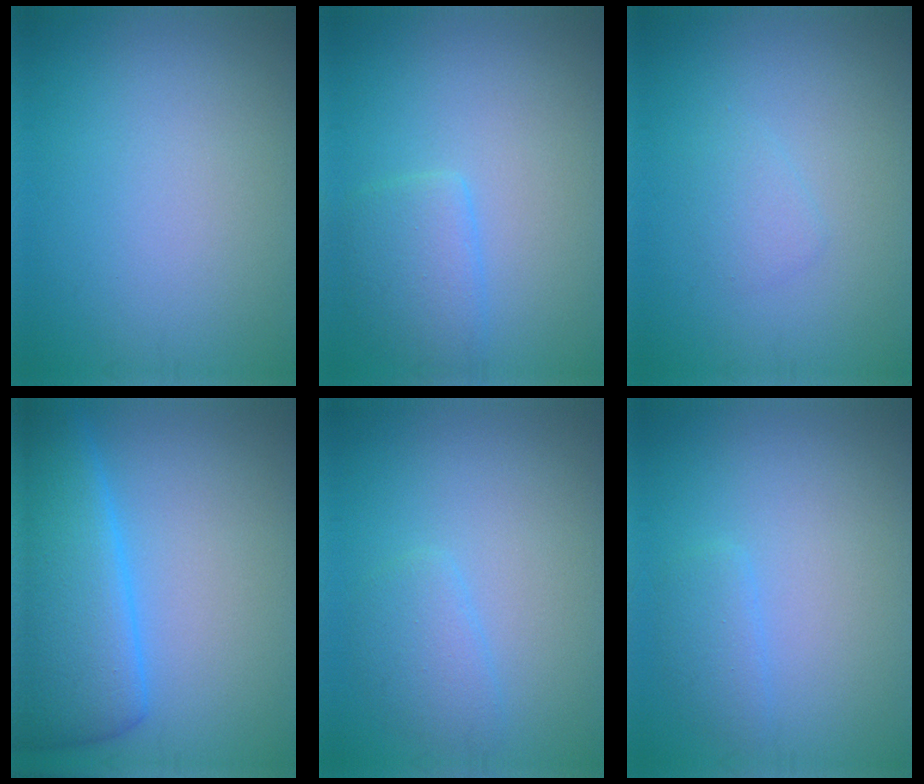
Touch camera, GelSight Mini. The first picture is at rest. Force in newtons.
{"total": 2.8, "press": 2.8, "slide": 0.3}
{"total": 1.1, "press": 1.1, "slide": 0.1}
{"total": 8.3, "press": 8.3, "slide": 0.3}
{"total": 2.2, "press": 2.1, "slide": 0.2}
{"total": 1.6, "press": 1.6, "slide": 0.0}